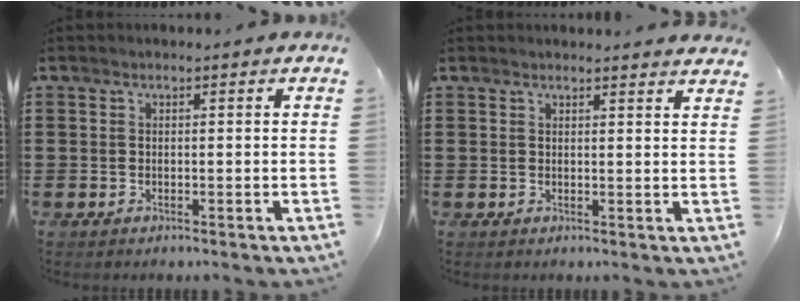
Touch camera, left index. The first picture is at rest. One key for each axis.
{"total": 1.6, "fx": 1.6, "fy": -0.1, "fz": 0.2, "tx": -0.009, "ty": -0.002, "tz": 0.032}